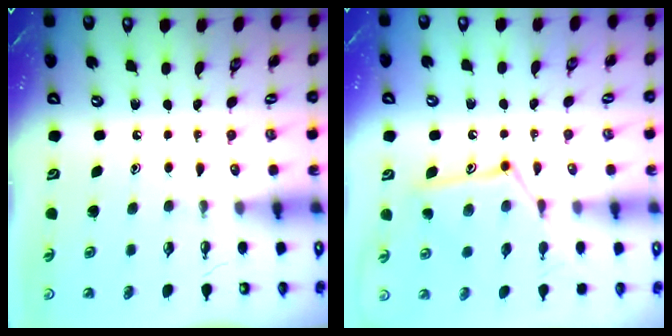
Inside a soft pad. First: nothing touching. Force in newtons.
{"total": 12.9, "press": 12.9, "slide": 0.5}